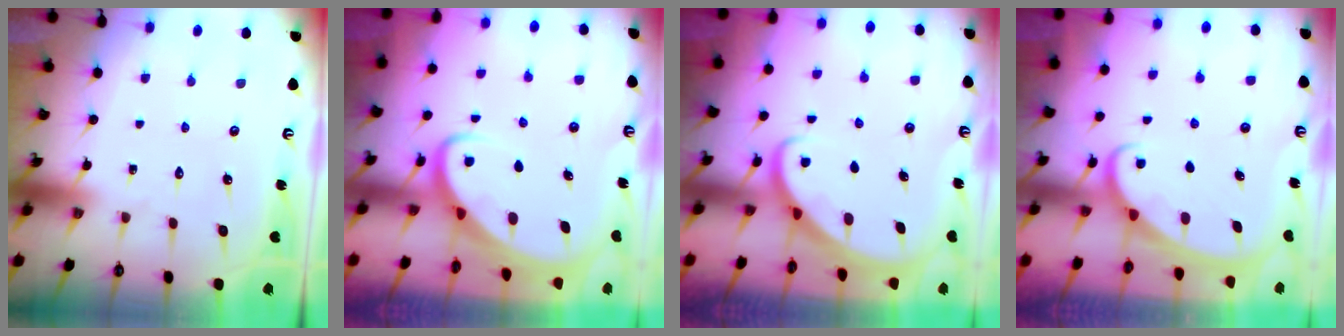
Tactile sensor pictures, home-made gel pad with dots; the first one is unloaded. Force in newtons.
{"total": 3.6, "press": 3.6, "slide": 0.5}
{"total": 2.7, "press": 2.7, "slide": 0.3}
{"total": 2.1, "press": 2.1, "slide": 0.1}